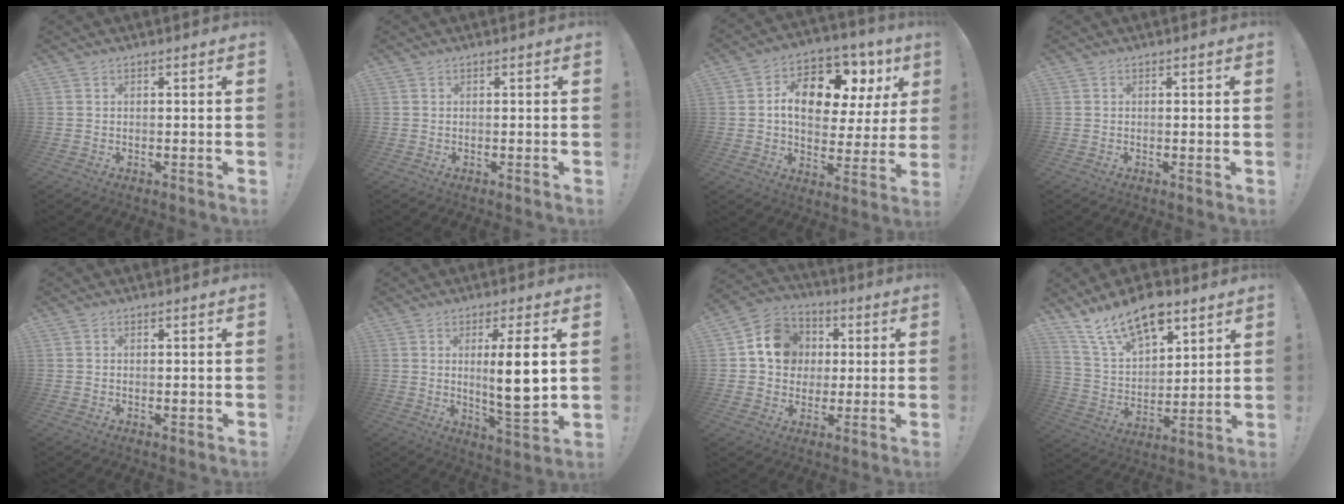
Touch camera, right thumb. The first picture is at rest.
{"total": 0.0}
{"total": 15.2, "force": [5.8, 8.9, 10.8], "torque": [-0.154, -0.033, 0.097]}
{"total": 0.7, "force": [0.2, 0.2, 0.6], "torque": [-0.009, 0.000, 0.002]}
{"total": 0.6, "force": [-0.1, 0.3, 0.4], "torque": [0.001, -0.002, -0.003]}
{"total": 11.5, "force": [1.8, 1.6, 11.3], "torque": [-0.177, -0.016, 0.022]}
{"total": 14.0, "force": [3.0, 12.4, 5.8], "torque": [-0.071, 0.007, 0.065]}
{"total": 15.9, "force": [11.1, 7.7, 8.4], "torque": [-0.145, -0.073, 0.202]}